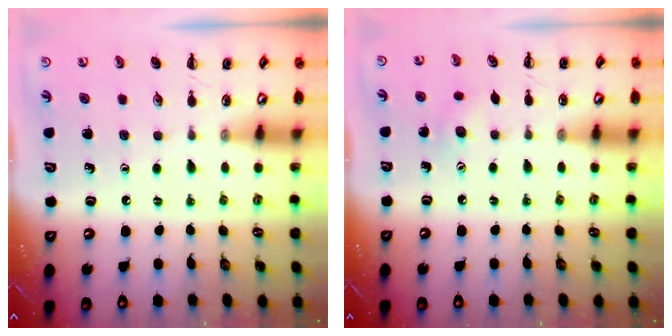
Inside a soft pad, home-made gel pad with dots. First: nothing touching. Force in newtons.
{"total": 3.9, "press": 3.8, "slide": 0.9}